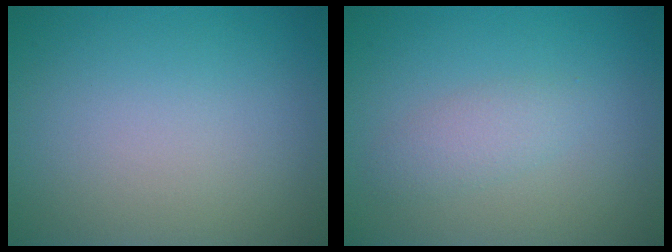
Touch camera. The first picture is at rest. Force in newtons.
{"total": 1.8, "press": 1.8, "slide": 0.0}